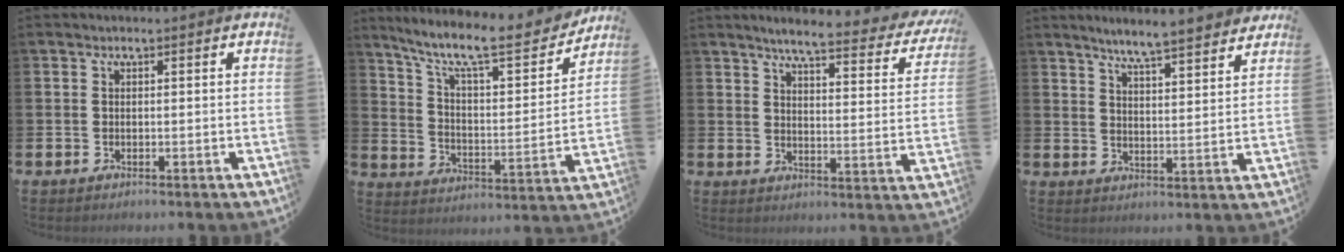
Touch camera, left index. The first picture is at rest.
{"total": 10.8, "force": [9.1, 2.1, 5.4], "torque": [-0.127, -0.060, 0.149]}
{"total": 5.4, "force": [4.8, 0.5, 2.5], "torque": [-0.057, -0.038, 0.071]}
{"total": 6.3, "force": [6.0, -0.1, 1.6], "torque": [-0.046, -0.037, 0.105]}